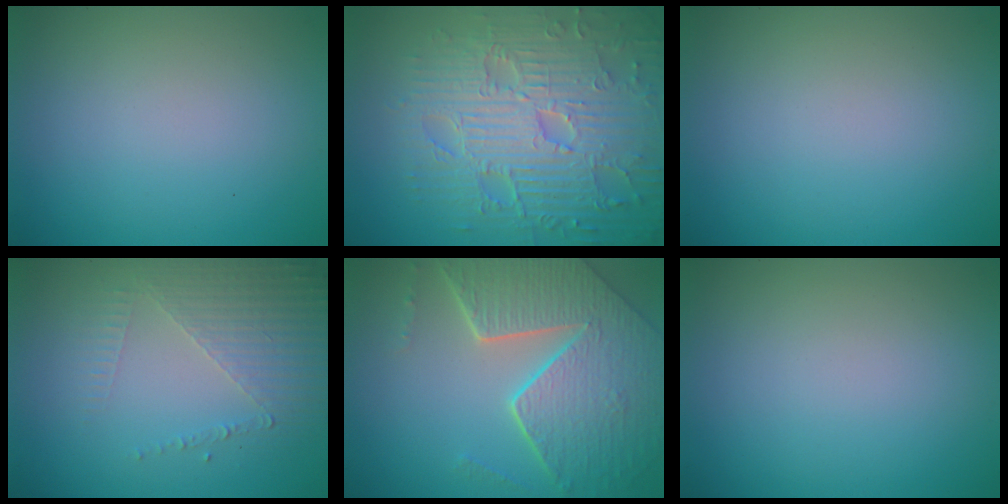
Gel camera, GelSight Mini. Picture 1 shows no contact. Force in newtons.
{"total": 9.5, "press": 6.9, "slide": 6.6}
{"total": 0.0}
{"total": 4.9, "press": 2.9, "slide": 3.9}
{"total": 8.1, "press": 5.7, "slide": 5.7}
{"total": 0.0}